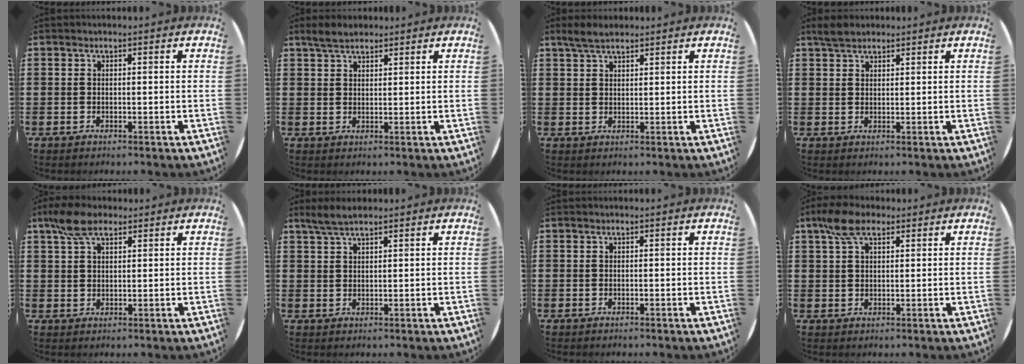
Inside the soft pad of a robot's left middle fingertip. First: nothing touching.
{"total": 3.1, "force": [2.6, 1.2, 1.2], "torque": [-0.021, 0.003, 0.048]}
{"total": 3.0, "force": [2.4, 0.9, 1.6], "torque": [-0.035, 0.007, 0.045]}
{"total": 2.7, "force": [2.3, 1.0, 1.0], "torque": [-0.016, 0.004, 0.043]}
{"total": 5.5, "force": [3.7, 2.6, 3.2], "torque": [-0.063, 0.003, 0.066]}
{"total": 3.3, "force": [2.5, 0.7, 2.0], "torque": [-0.043, 0.005, 0.047]}
{"total": 0.0}
{"total": 5.4, "force": [3.4, 2.6, 3.2], "torque": [-0.065, 0.006, 0.061]}